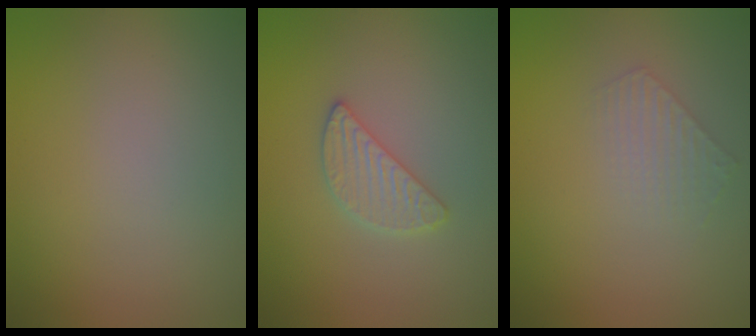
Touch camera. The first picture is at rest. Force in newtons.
{"total": 2.6, "press": 2.6, "slide": 0.3}
{"total": 1.5, "press": 1.5, "slide": 0.3}